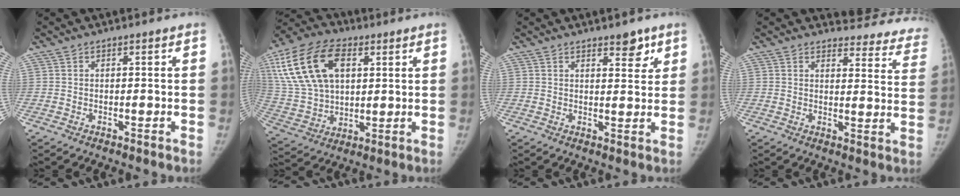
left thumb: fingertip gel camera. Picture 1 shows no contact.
{"total": 21.4, "force": [7.7, 13.3, 14.9], "torque": [-0.289, 0.001, 0.147]}
{"total": 4.2, "force": [2.8, 1.8, 2.5], "torque": [-0.011, -0.017, 0.038]}
{"total": 18.3, "force": [17.4, 5.4, 2.0], "torque": [0.029, -0.137, 0.167]}